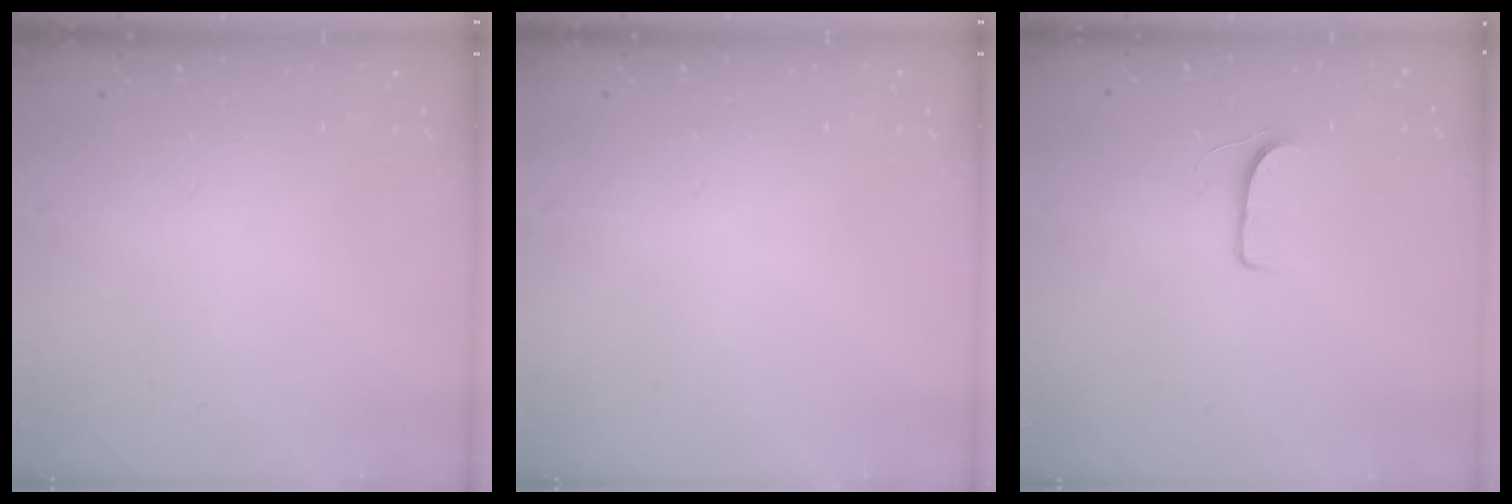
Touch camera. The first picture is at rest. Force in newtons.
{"total": 0.0}
{"total": 5.1, "press": 5.0, "slide": 0.5}